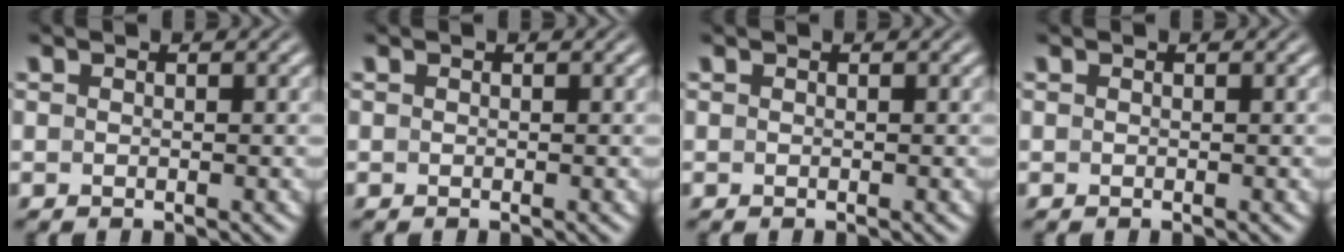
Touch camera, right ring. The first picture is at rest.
{"total": 0.0}
{"total": 0.0}
{"total": 0.0}